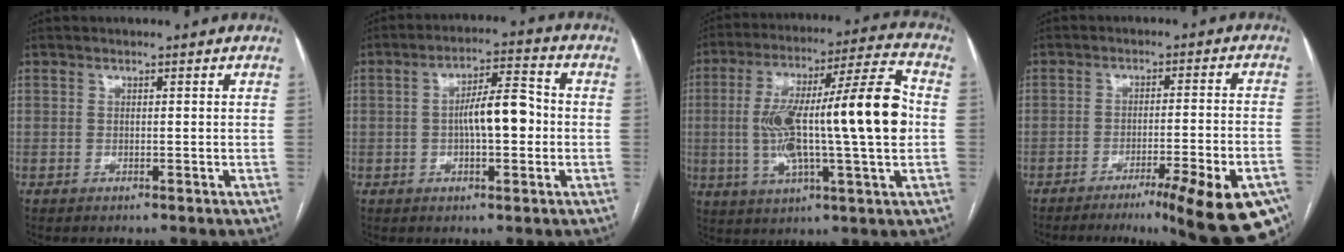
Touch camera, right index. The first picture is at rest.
{"total": 7.8, "force": [-0.5, 2.2, 7.4], "torque": [-0.131, 0.020, -0.010]}
{"total": 20.8, "force": [-0.1, 2.0, 20.7], "torque": [-0.357, 0.028, -0.007]}
{"total": 18.9, "force": [-12.5, 1.9, 14.0], "torque": [-0.108, 0.001, -0.167]}